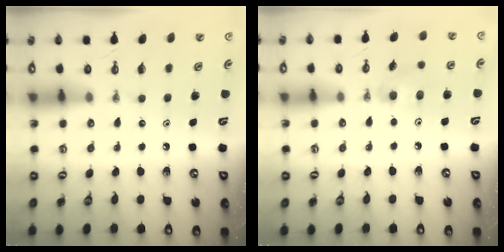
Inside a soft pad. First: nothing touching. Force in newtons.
{"total": 6.0, "press": 5.9, "slide": 1.4}